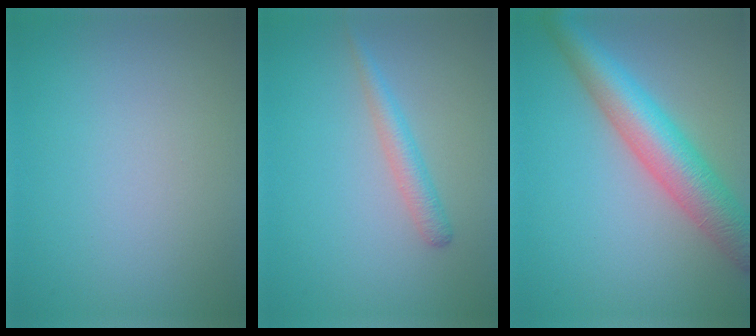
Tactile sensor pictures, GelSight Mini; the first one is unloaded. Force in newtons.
{"total": 2.0, "press": 2.0, "slide": 0.1}
{"total": 7.0, "press": 7.0, "slide": 0.4}